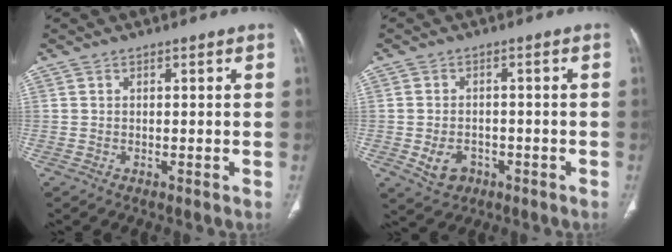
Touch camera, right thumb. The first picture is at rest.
{"total": 5.0, "force": [-1.8, 3.8, 2.6], "torque": [-0.038, 0.011, -0.020]}